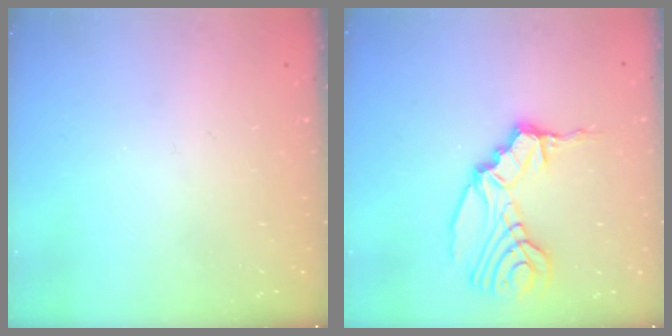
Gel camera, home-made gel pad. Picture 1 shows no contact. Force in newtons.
{"total": 16.5, "press": 15.9, "slide": 4.6}